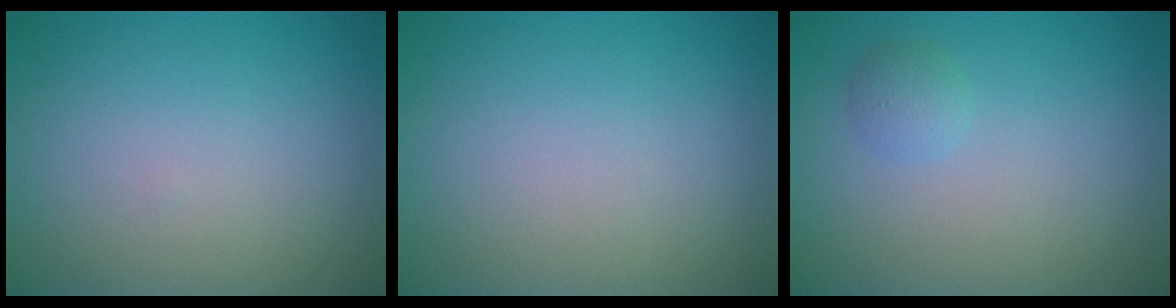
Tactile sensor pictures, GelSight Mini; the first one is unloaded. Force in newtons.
{"total": 0.0}
{"total": 1.2, "press": 1.2, "slide": 0.0}